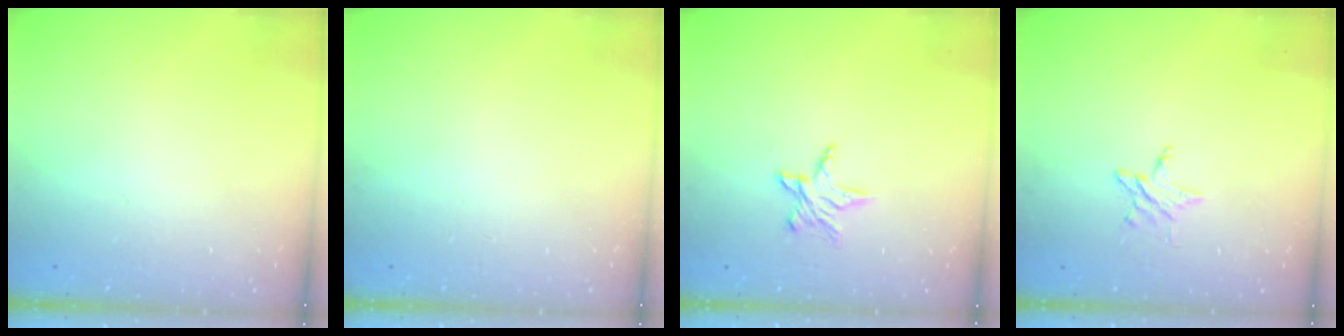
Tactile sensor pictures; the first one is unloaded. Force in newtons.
{"total": 0.0}
{"total": 4.7, "press": 4.7, "slide": 0.5}
{"total": 2.8, "press": 2.7, "slide": 0.3}